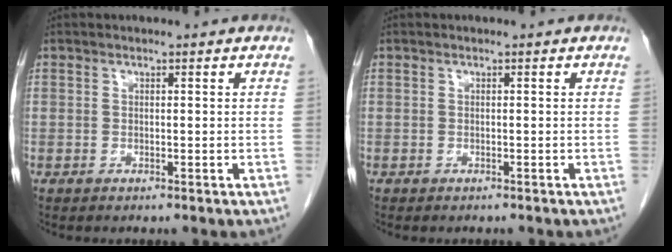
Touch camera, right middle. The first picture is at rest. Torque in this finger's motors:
{"motor_torque": [0.05, -0.04, 0.01, 0.02]}